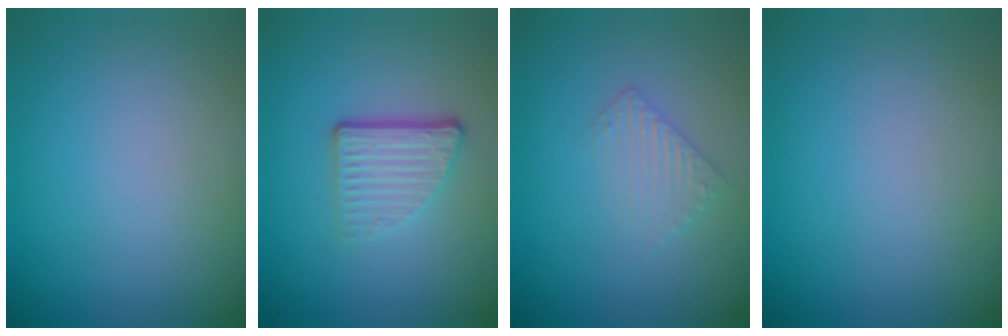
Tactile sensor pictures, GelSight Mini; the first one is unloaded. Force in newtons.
{"total": 3.7, "press": 2.4, "slide": 2.9}
{"total": 1.6, "press": 1.6, "slide": 0.4}
{"total": 0.0}